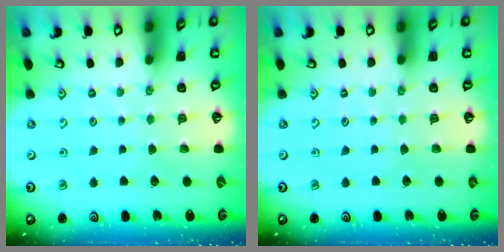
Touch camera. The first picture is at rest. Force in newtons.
{"total": 0.0}